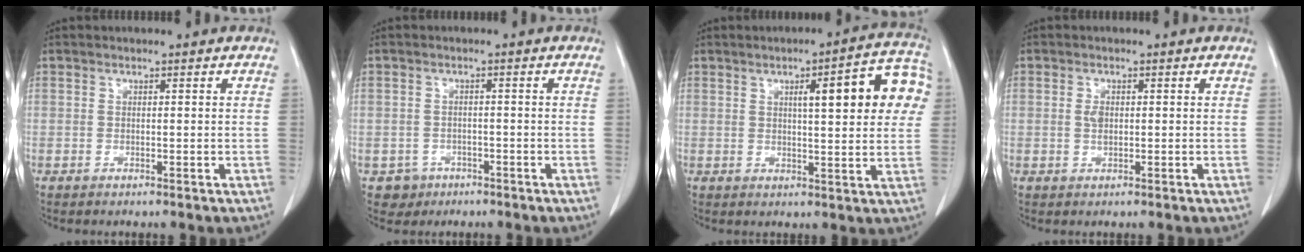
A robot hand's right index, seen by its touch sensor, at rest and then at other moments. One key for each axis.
{"total": 3.1, "fx": -1.6, "fy": 2.6, "fz": 0.0, "tx": 0.005, "ty": 0.012, "tz": -0.022}
{"total": 12.1, "fx": 3.1, "fy": 2.2, "fz": 11.4, "tx": -0.139, "ty": 0.027, "tz": 0.033}
{"total": 1.7, "fx": 0.2, "fy": 0.9, "fz": 1.5, "tx": -0.027, "ty": 0.000, "tz": 0.003}